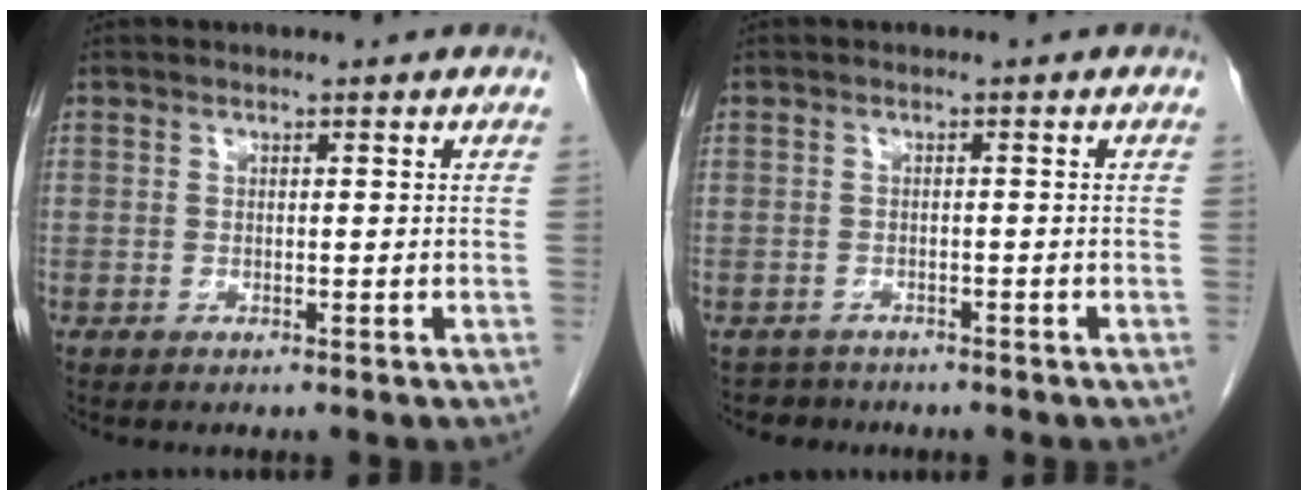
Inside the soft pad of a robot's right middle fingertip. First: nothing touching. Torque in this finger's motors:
{"motor_torque": [-0.15, 0.24, -0.09, -0.02]}